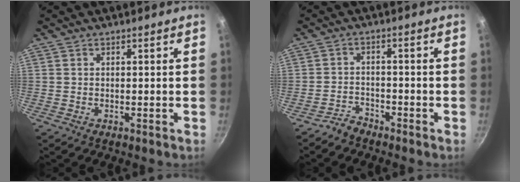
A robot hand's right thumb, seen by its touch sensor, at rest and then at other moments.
{"total": 2.9, "force": [-2.7, 1.0, 0.3], "torque": [0.004, 0.031, -0.050]}